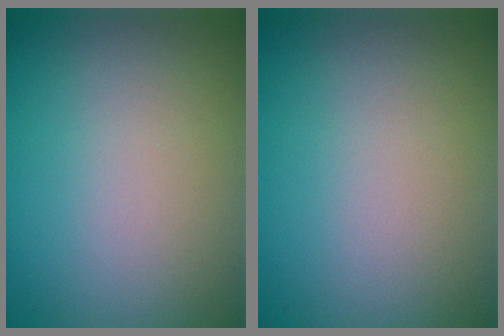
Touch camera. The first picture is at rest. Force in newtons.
{"total": 0.0}